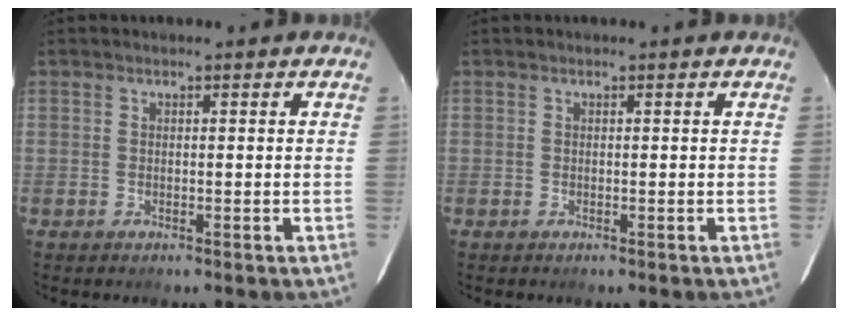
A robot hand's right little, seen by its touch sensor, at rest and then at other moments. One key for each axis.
{"total": 0.0}